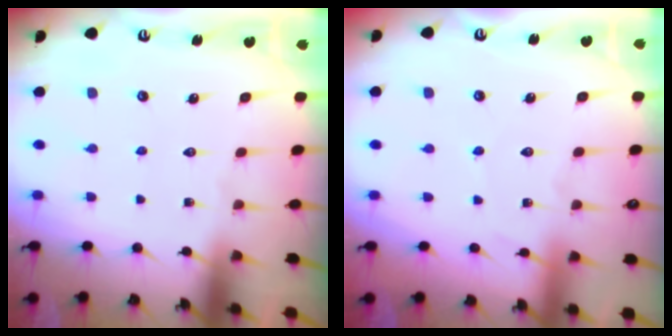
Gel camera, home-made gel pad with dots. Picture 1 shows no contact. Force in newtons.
{"total": 1.9, "press": 1.9, "slide": 0.2}